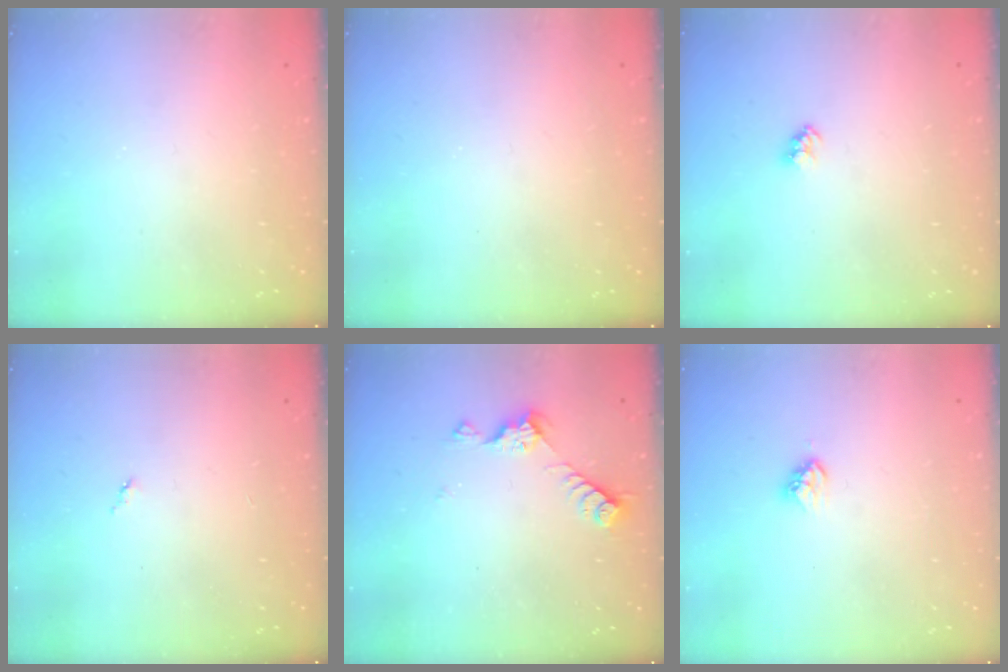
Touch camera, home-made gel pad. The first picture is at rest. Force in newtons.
{"total": 0.0}
{"total": 2.5, "press": 2.5, "slide": 0.1}
{"total": 3.0, "press": 3.0, "slide": 0.2}
{"total": 6.6, "press": 6.6, "slide": 0.6}
{"total": 4.4, "press": 4.4, "slide": 0.6}